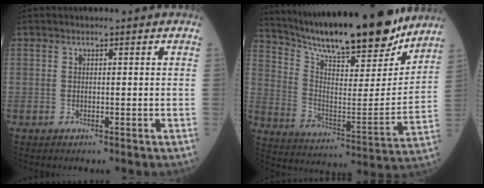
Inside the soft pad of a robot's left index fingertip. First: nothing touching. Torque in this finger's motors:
{"motor_torque": [0.47, -0.68, 0.98, 0.20]}